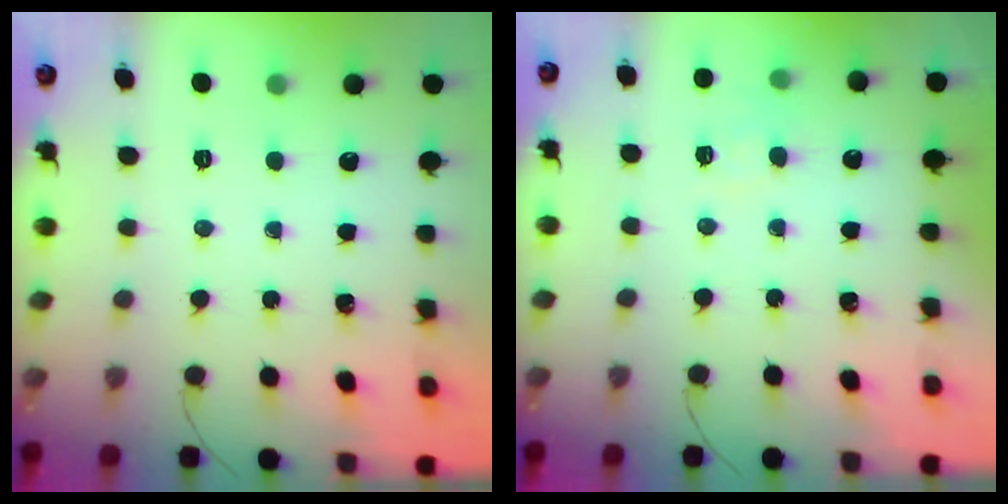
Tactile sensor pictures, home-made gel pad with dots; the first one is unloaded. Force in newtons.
{"total": 5.5, "press": 5.3, "slide": 1.5}